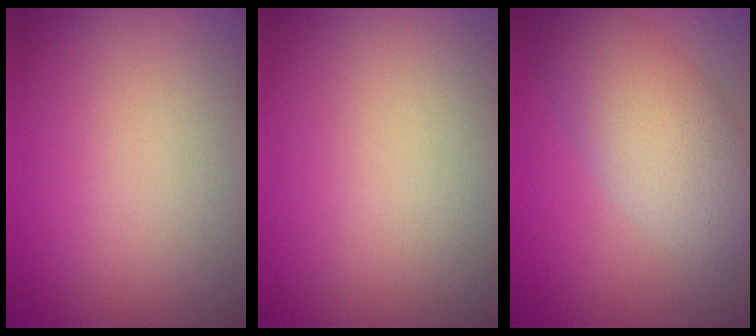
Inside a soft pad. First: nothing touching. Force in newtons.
{"total": 0.0}
{"total": 5.8, "press": 5.8, "slide": 0.1}